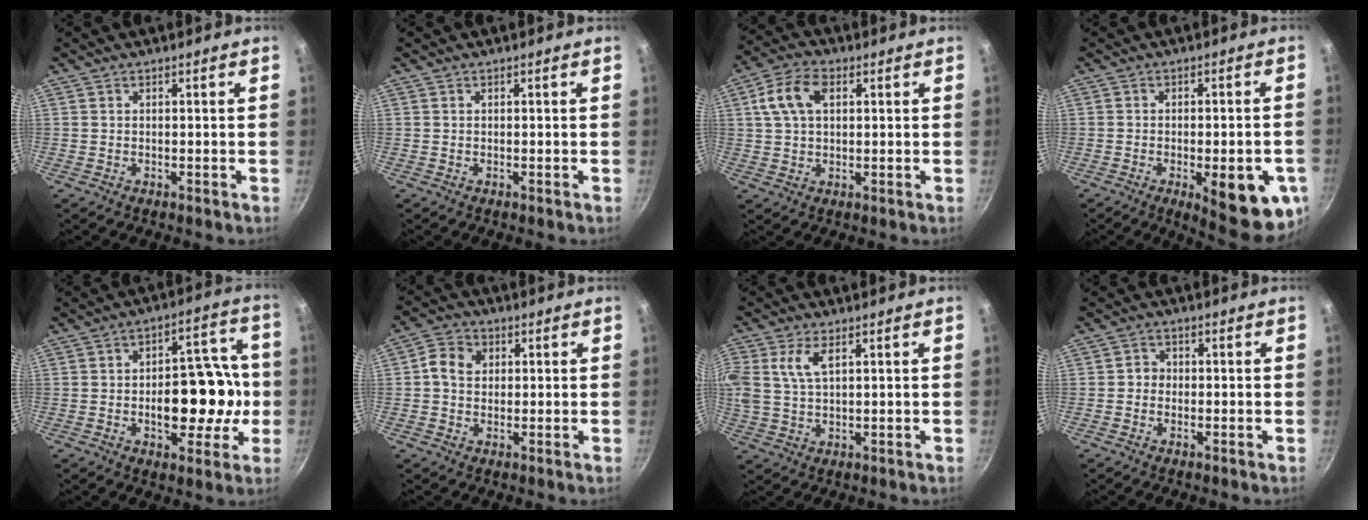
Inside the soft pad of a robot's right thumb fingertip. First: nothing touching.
{"total": 0.0}
{"total": 8.6, "force": [2.4, 5.3, 6.3], "torque": [-0.123, 0.015, 0.042]}
{"total": 14.9, "force": [-5.3, 5.2, 12.9], "torque": [-0.126, 0.011, -0.053]}
{"total": 16.7, "force": [-2.2, 9.0, 13.8], "torque": [-0.146, 0.041, -0.025]}
{"total": 5.8, "force": [0.8, 4.7, 3.2], "torque": [-0.048, 0.009, 0.008]}
{"total": 7.5, "force": [2.6, 3.9, 5.8], "torque": [-0.139, 0.004, 0.055]}
{"total": 2.3, "force": [-0.3, 2.0, 1.1], "torque": [-0.004, 0.006, -0.013]}